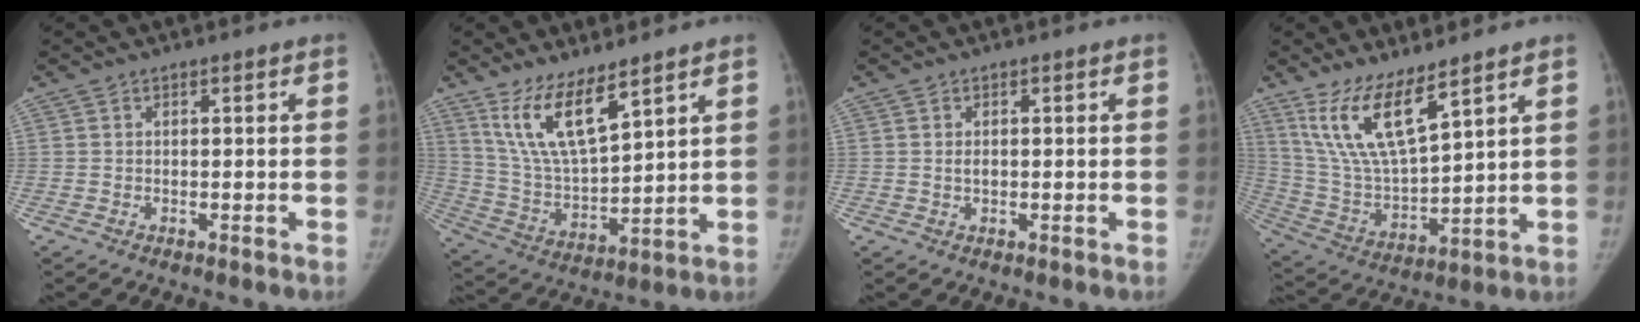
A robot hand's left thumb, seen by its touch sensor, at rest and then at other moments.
{"total": 12.1, "force": [8.0, 3.5, 8.3], "torque": [-0.148, -0.051, 0.175]}
{"total": 1.1, "force": [0.0, 0.7, 0.8], "torque": [-0.014, 0.000, 0.002]}
{"total": 13.4, "force": [8.8, 3.6, 9.5], "torque": [-0.176, -0.053, 0.192]}